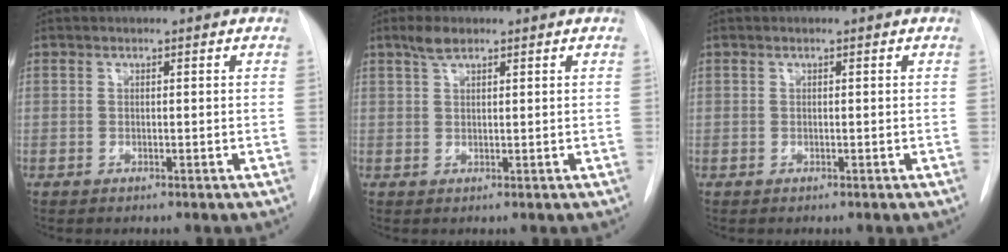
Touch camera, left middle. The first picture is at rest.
{"total": 2.4, "force": [1.7, 0.8, 1.4], "torque": [-0.031, 0.006, 0.034]}
{"total": 0.0}